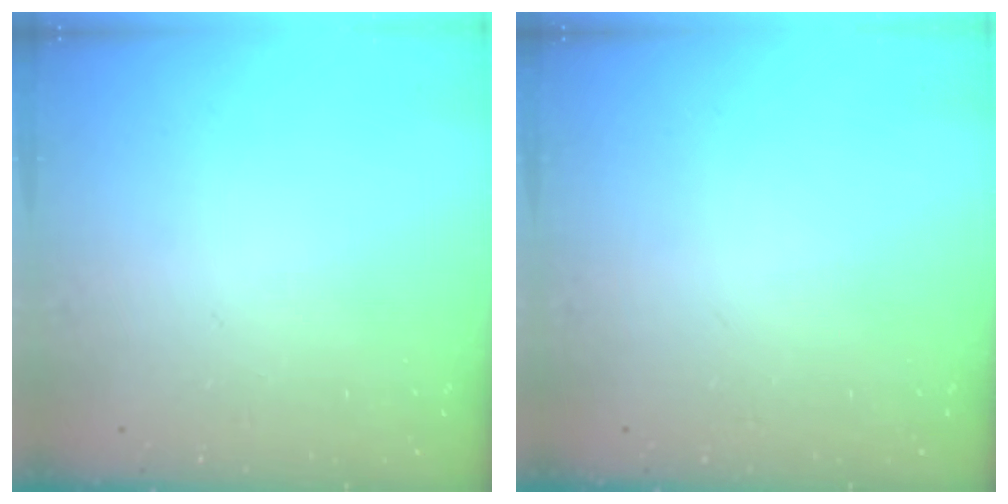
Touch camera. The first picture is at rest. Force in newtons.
{"total": 0.0}